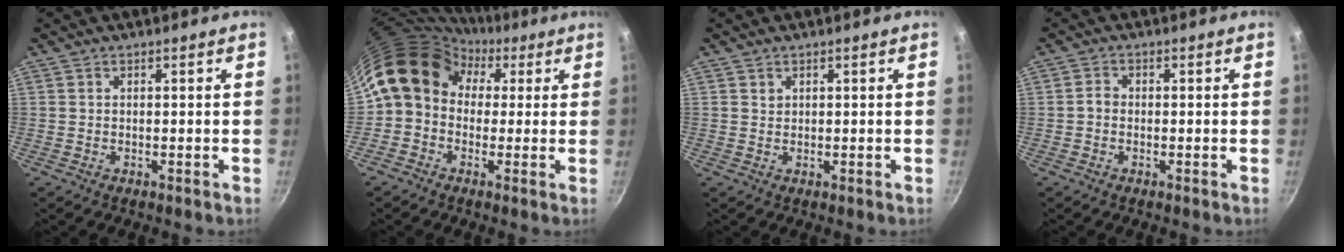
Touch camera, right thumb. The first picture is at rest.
{"total": 12.2, "force": [2.7, 10.0, 6.6], "torque": [-0.085, 0.027, 0.022]}
{"total": 0.8, "force": [0.5, 0.6, 0.2], "torque": [-0.001, 0.000, 0.009]}
{"total": 1.6, "force": [-0.5, 1.3, 0.8], "torque": [-0.012, 0.011, -0.010]}